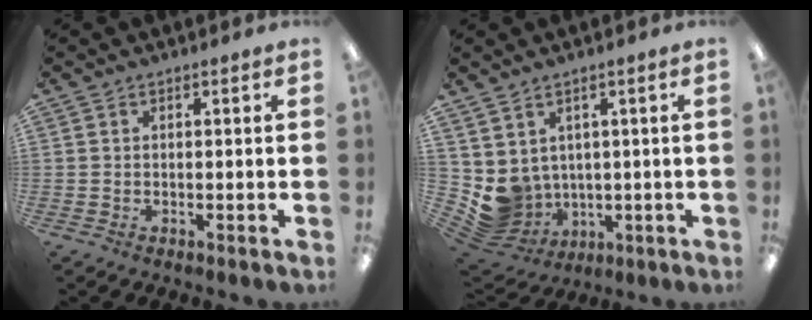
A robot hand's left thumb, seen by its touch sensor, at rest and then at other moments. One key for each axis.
{"total": 6.5, "fx": 2.0, "fy": 5.9, "fz": 1.7, "tx": -0.081, "ty": -0.030, "tz": 0.047}